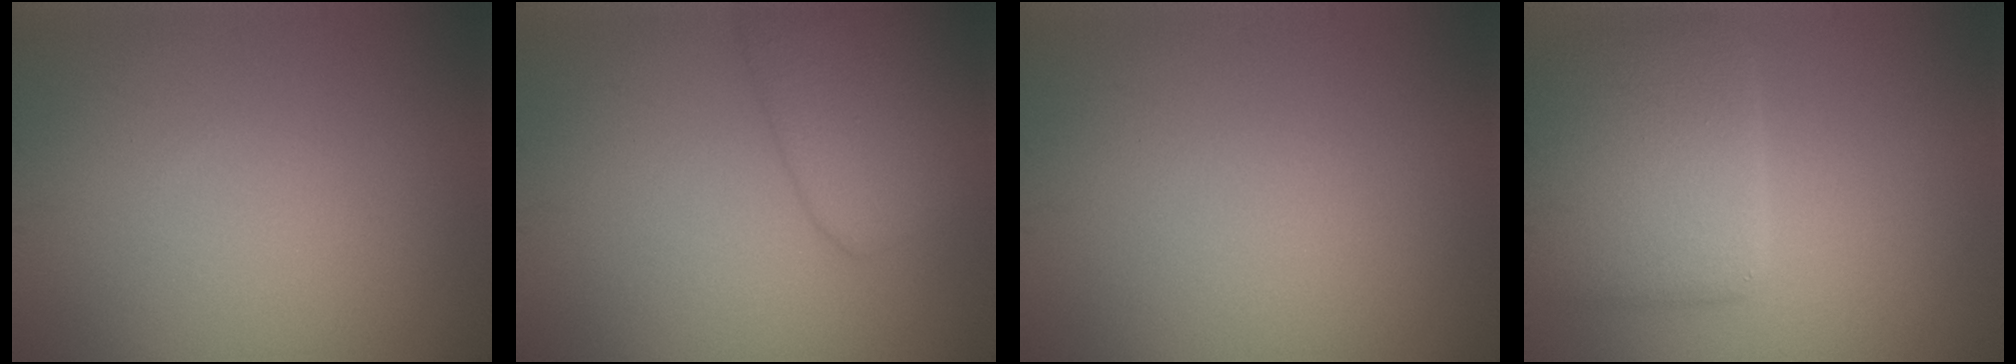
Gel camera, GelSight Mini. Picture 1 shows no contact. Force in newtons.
{"total": 5.6, "press": 5.6, "slide": 0.4}
{"total": 0.0}
{"total": 6.3, "press": 6.2, "slide": 0.5}